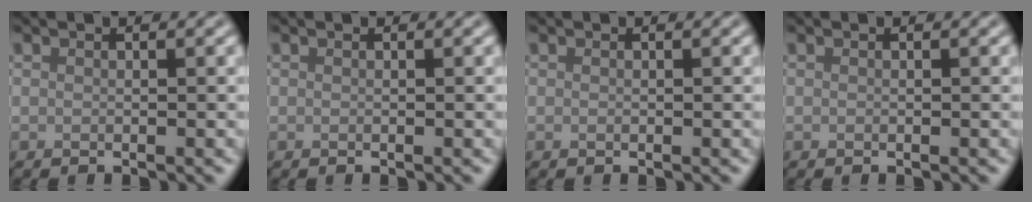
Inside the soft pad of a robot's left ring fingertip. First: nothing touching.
{"total": 0.0}
{"total": 0.0}
{"total": 0.0}